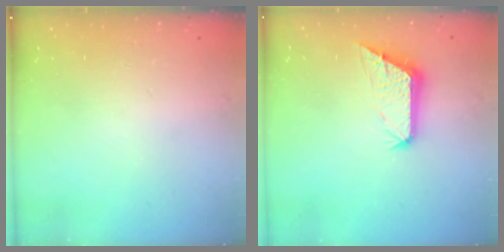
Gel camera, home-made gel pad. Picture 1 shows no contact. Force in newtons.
{"total": 10.9, "press": 10.9, "slide": 0.3}